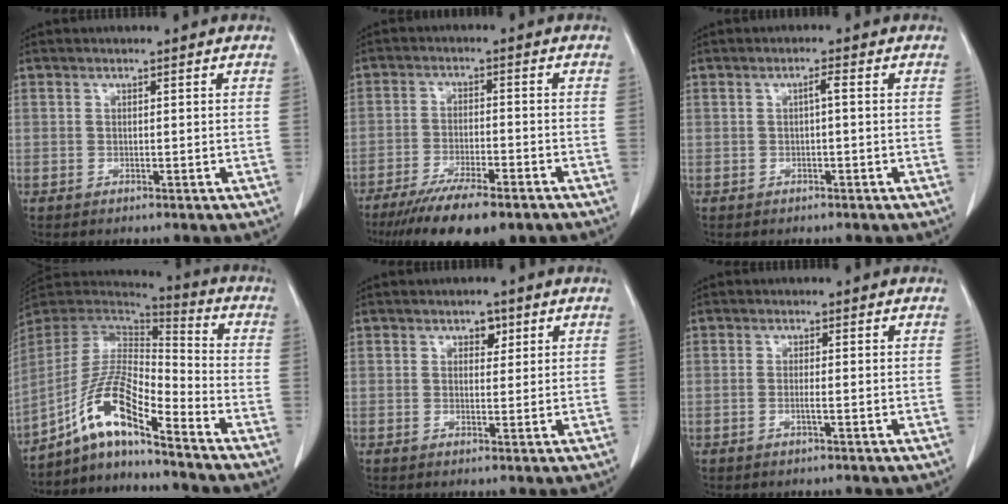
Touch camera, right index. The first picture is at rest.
{"total": 13.1, "force": [-9.9, 2.5, 8.2], "torque": [-0.132, -0.026, -0.152]}
{"total": 1.2, "force": [0.0, 0.1, 1.2], "torque": [-0.021, 0.004, 0.001]}
{"total": 11.7, "force": [-7.9, 1.5, 8.6], "torque": [-0.176, 0.011, -0.146]}
{"total": 1.9, "force": [1.0, 1.2, 1.0], "torque": [-0.012, 0.002, 0.015]}
{"total": 0.9, "force": [-0.3, -0.1, 0.8], "torque": [-0.016, 0.001, -0.005]}